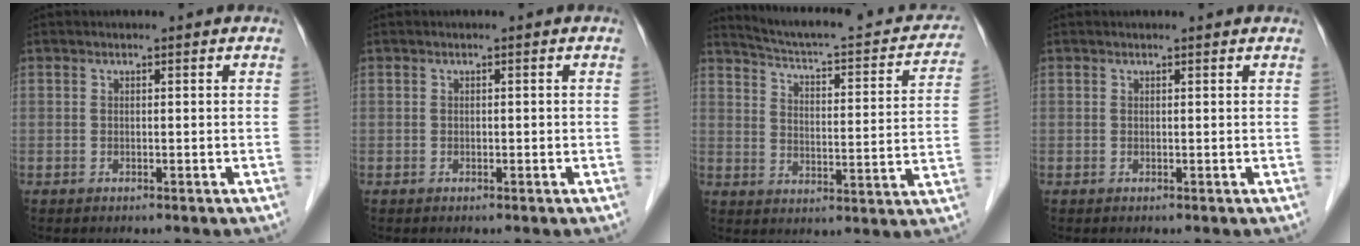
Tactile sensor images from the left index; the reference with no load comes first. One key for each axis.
{"total": 0.0}
{"total": 21.4, "fx": 19.2, "fy": 3.8, "fz": 8.6, "tx": -0.119, "ty": -0.015, "tz": 0.242}
{"total": 2.3, "fx": 2.2, "fy": 0.2, "fz": 0.5, "tx": -0.011, "ty": 0.016, "tz": 0.025}